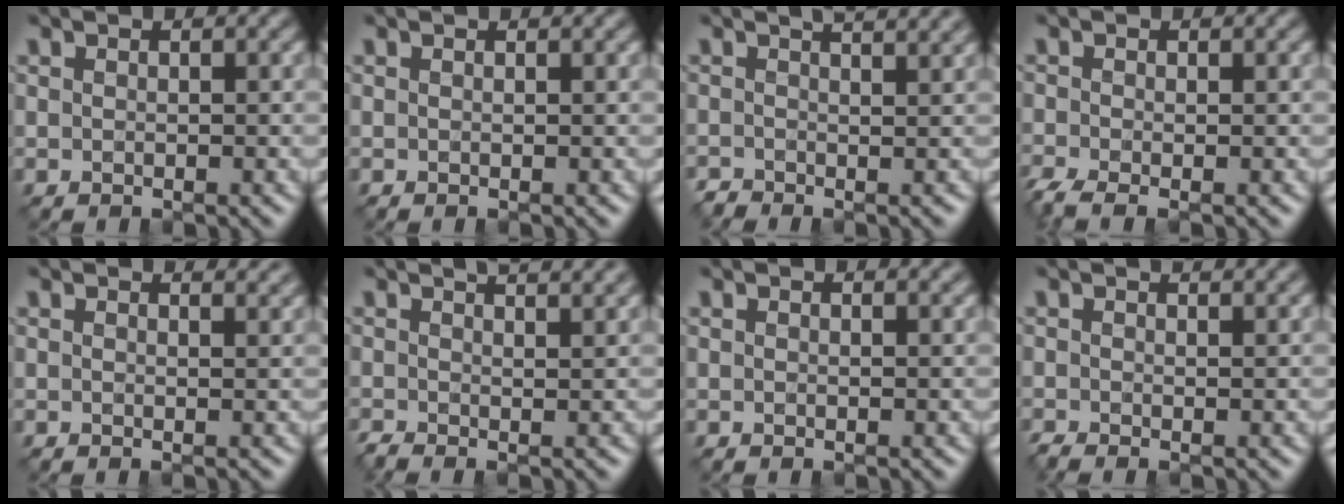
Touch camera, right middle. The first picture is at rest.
{"total": 0.5, "force": [0.3, 0.1, 0.4], "torque": [-0.003, 0.002, 0.002]}
{"total": 2.4, "force": [0.5, 0.9, 2.1], "torque": [-0.019, 0.004, -0.007]}
{"total": 2.9, "force": [-2.0, 0.8, 1.9], "torque": [-0.044, -0.011, -0.047]}
{"total": 1.7, "force": [1.4, 0.4, 0.8], "torque": [-0.003, -0.003, 0.006]}
{"total": 3.5, "force": [1.0, 1.4, 3.1], "torque": [-0.028, 0.014, -0.005]}
{"total": 0.8, "force": [0.6, 0.1, 0.4], "torque": [-0.003, -0.001, 0.004]}
{"total": 1.7, "force": [-0.2, 0.5, 1.6], "torque": [-0.029, -0.002, -0.013]}